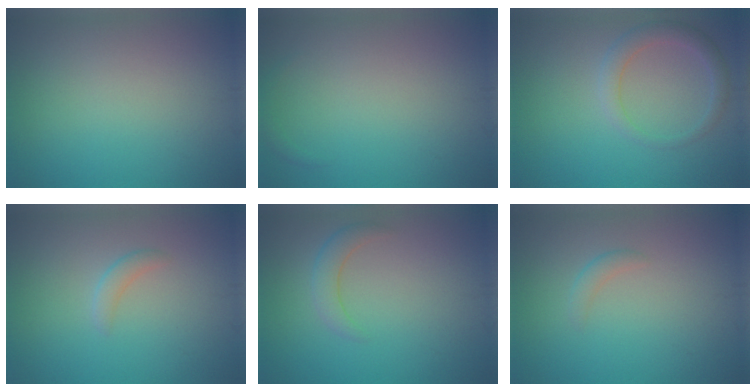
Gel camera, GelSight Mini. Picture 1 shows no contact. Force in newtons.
{"total": 0.6, "press": 0.6, "slide": 0.1}
{"total": 2.4, "press": 2.4, "slide": 0.1}
{"total": 1.2, "press": 1.2, "slide": 0.1}
{"total": 2.0, "press": 2.0, "slide": 0.0}
{"total": 1.0, "press": 1.0, "slide": 0.0}